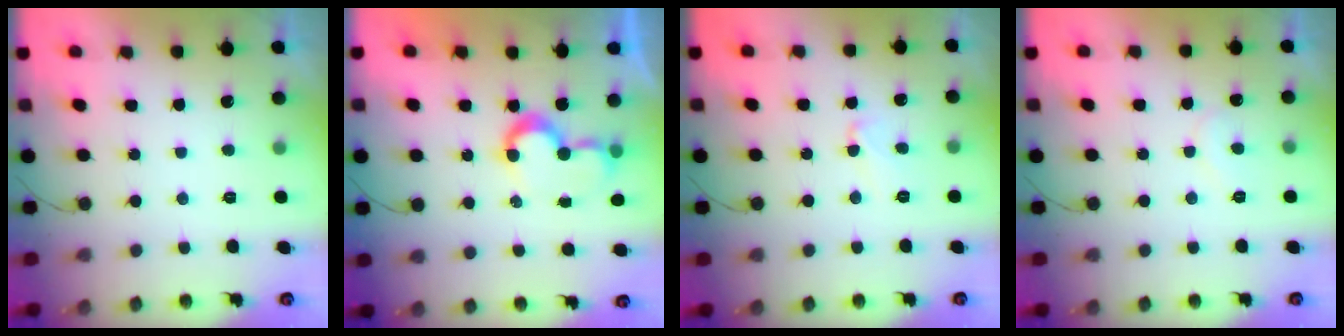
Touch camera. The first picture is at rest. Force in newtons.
{"total": 8.4, "press": 8.4, "slide": 0.1}
{"total": 6.0, "press": 5.9, "slide": 0.4}
{"total": 6.1, "press": 6.1, "slide": 0.5}